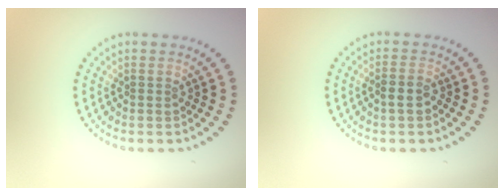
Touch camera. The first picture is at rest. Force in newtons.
{"total": 1.0, "press": 0.9, "slide": 0.4}